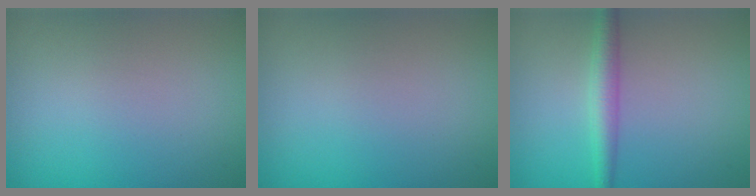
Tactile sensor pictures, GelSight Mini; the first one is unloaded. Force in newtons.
{"total": 0.0}
{"total": 2.5, "press": 2.5, "slide": 0.1}